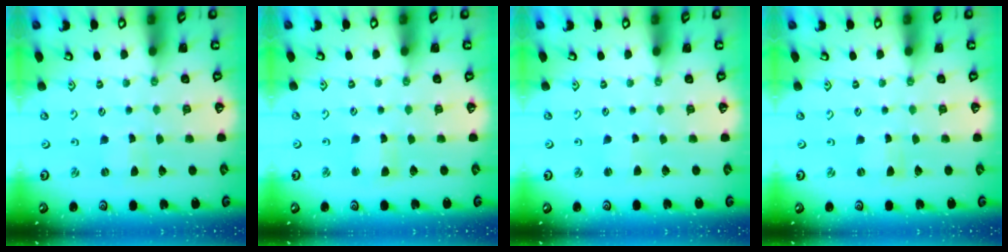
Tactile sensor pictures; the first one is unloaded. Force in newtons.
{"total": 2.3, "press": 2.3, "slide": 0.4}
{"total": 0.9, "press": 0.8, "slide": 0.1}
{"total": 0.0}